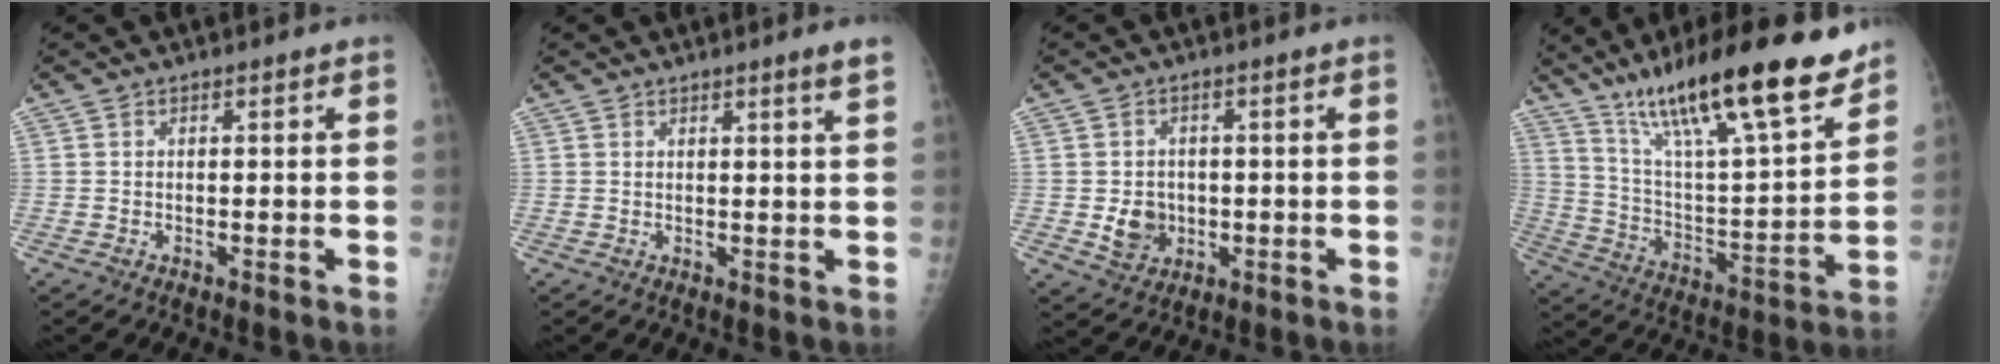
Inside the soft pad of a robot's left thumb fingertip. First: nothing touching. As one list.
[{"total": 2.3, "force": [1.7, -0.5, 1.5], "torque": [-0.019, -0.014, 0.023]}, {"total": 5.4, "force": [-0.6, 4.7, 2.7], "torque": [-0.022, 0.002, -0.002]}, {"total": 25.8, "force": [18.2, 4.9, 17.6], "torque": [-0.268, -0.065, 0.308]}]